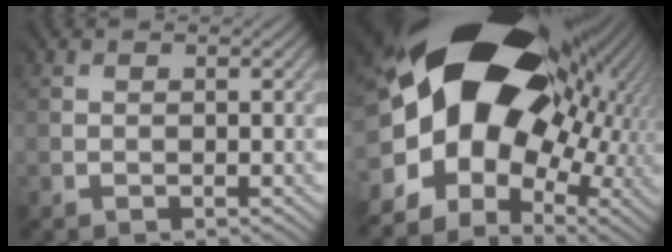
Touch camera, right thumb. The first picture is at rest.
{"total": 19.5, "force": [0.6, 13.7, 13.9], "torque": [-0.216, -0.011, 0.017]}